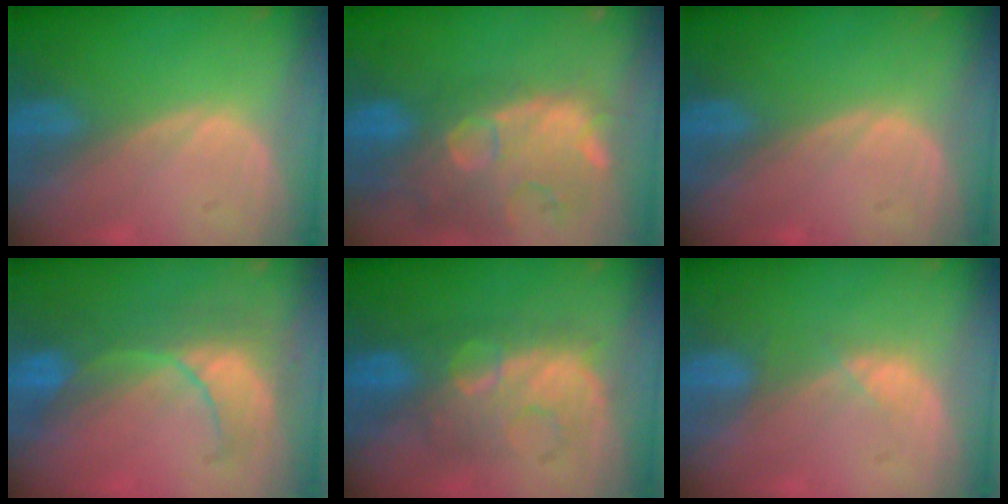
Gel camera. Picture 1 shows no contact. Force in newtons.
{"total": 14.5, "press": 11.7, "slide": 8.5}
{"total": 0.0}
{"total": 8.1, "press": 7.9, "slide": 1.6}
{"total": 8.2, "press": 8.2, "slide": 0.0}
{"total": 1.9, "press": 1.7, "slide": 0.9}